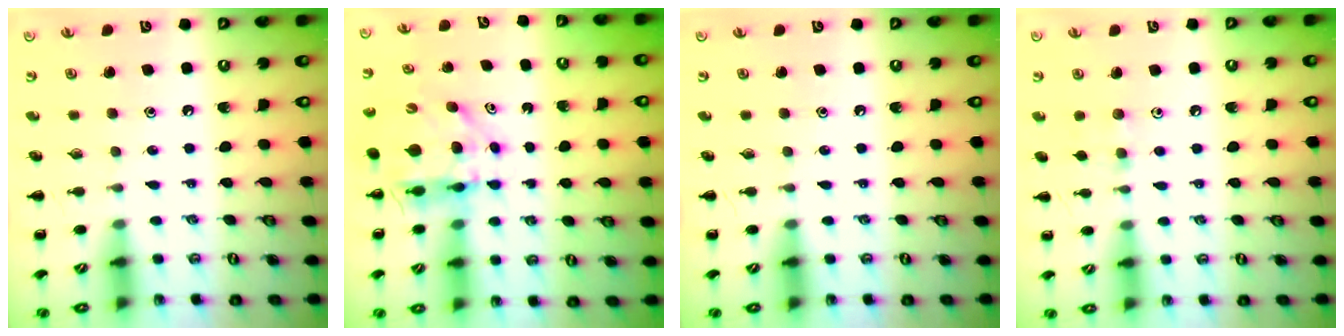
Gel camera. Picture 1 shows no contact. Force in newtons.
{"total": 7.2, "press": 6.6, "slide": 2.9}
{"total": 0.0}
{"total": 3.5, "press": 3.4, "slide": 1.1}